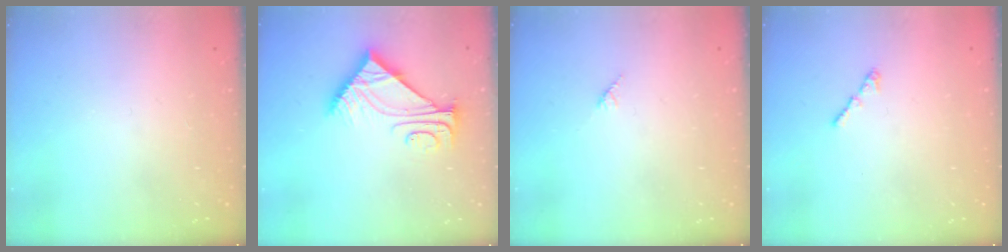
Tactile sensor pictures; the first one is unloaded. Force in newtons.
{"total": 8.9, "press": 8.9, "slide": 0.2}
{"total": 2.7, "press": 2.7, "slide": 0.2}
{"total": 1.2, "press": 1.1, "slide": 0.5}